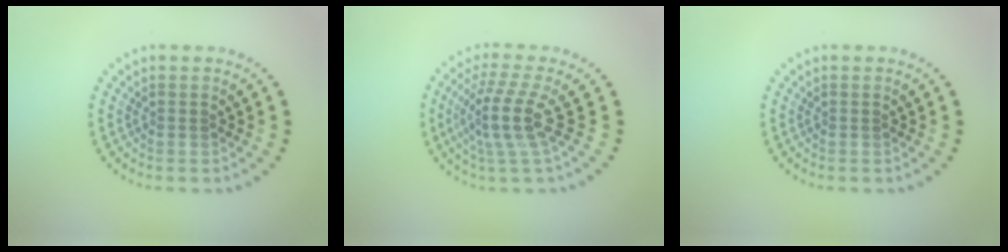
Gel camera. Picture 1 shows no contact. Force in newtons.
{"total": 4.0, "press": 2.9, "slide": 2.8}
{"total": 0.0}